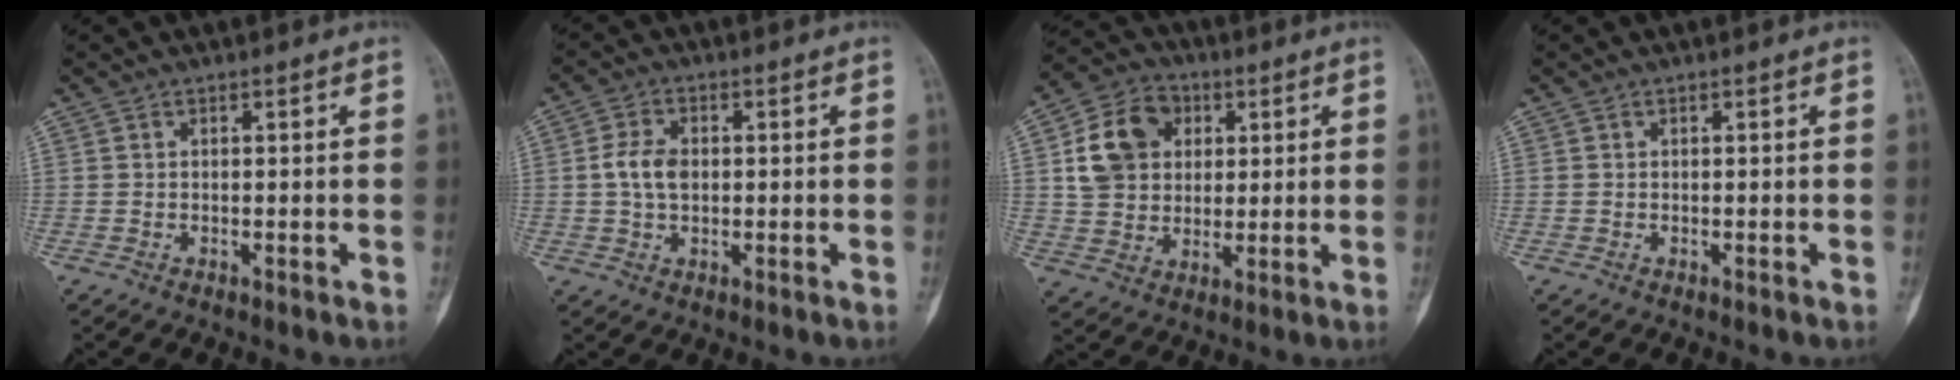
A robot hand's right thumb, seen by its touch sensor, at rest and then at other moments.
{"total": 5.3, "force": [0.2, 3.5, 4.0], "torque": [-0.078, 0.006, 0.001]}
{"total": 12.5, "force": [3.2, 10.1, 6.7], "torque": [-0.096, 0.003, 0.054]}
{"total": 0.0}